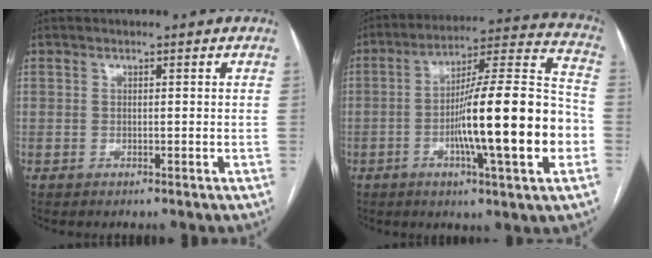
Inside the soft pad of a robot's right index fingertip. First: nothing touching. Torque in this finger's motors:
{"motor_torque": [2.14, 0.00, 1.05, 0.21]}